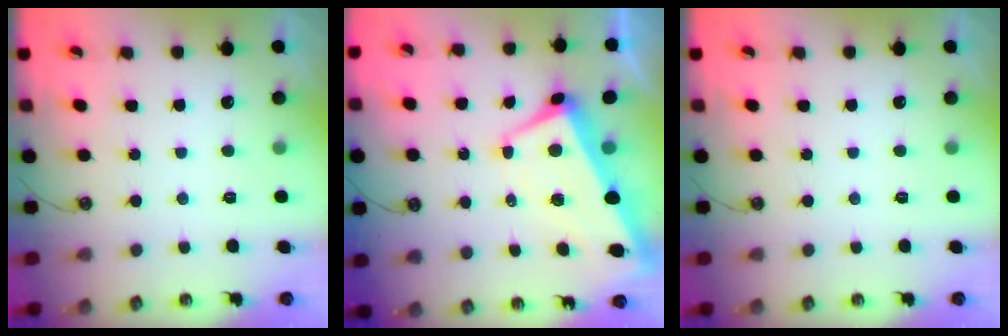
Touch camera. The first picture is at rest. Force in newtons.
{"total": 1.6, "press": 1.0, "slide": 1.3}
{"total": 0.0}